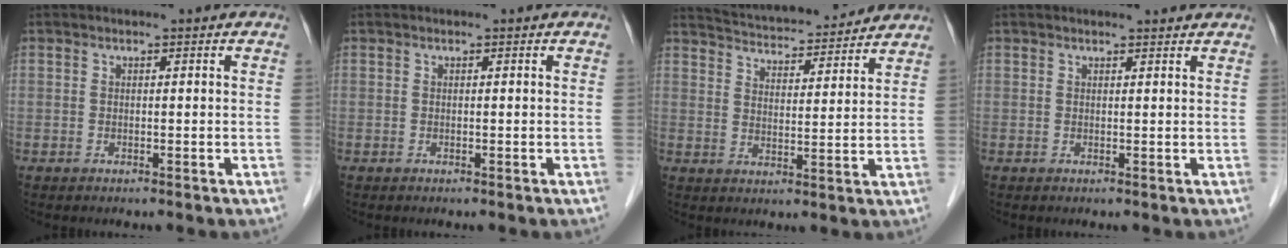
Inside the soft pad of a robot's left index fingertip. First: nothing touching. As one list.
[{"total": 0.0}, {"total": 14.9, "force": [14.1, 2.1, 4.2], "torque": [-0.070, 0.019, 0.207]}, {"total": 2.5, "force": [2.5, 0.2, 0.4], "torque": [-0.012, 0.004, 0.027]}]